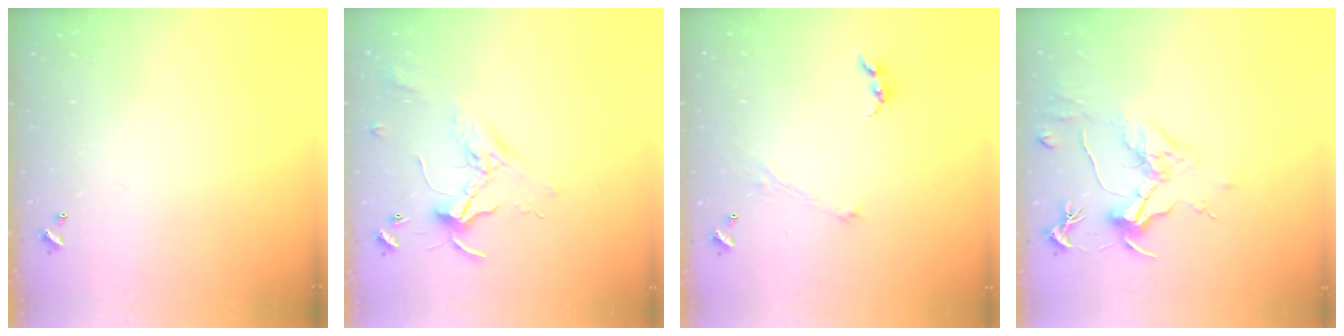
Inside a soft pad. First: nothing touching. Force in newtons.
{"total": 2.1, "press": 2.1, "slide": 0.5}
{"total": 1.3, "press": 1.2, "slide": 0.5}
{"total": 1.5, "press": 1.3, "slide": 0.8}